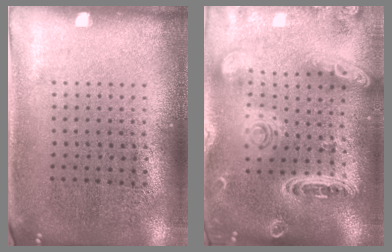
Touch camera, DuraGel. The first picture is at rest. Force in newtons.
{"total": 2.3, "press": 2.1, "slide": 0.9}